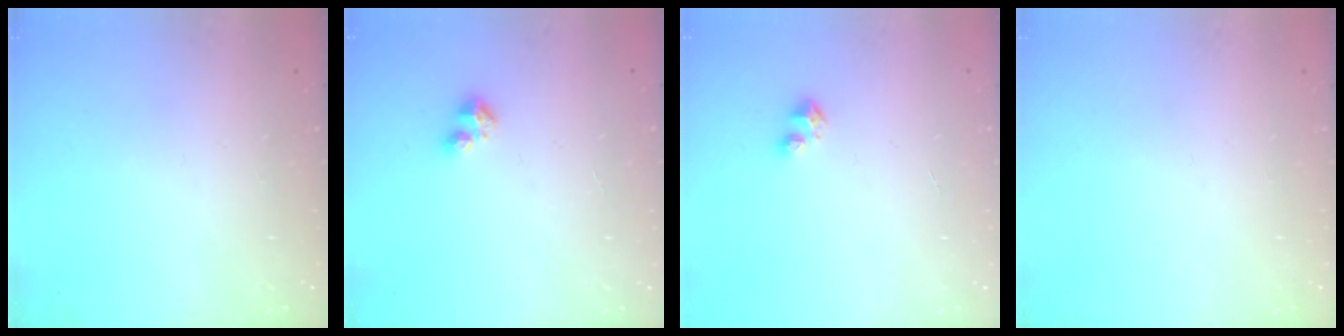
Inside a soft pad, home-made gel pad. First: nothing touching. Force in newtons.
{"total": 3.2, "press": 3.2, "slide": 0.3}
{"total": 3.0, "press": 2.9, "slide": 0.2}
{"total": 0.0}